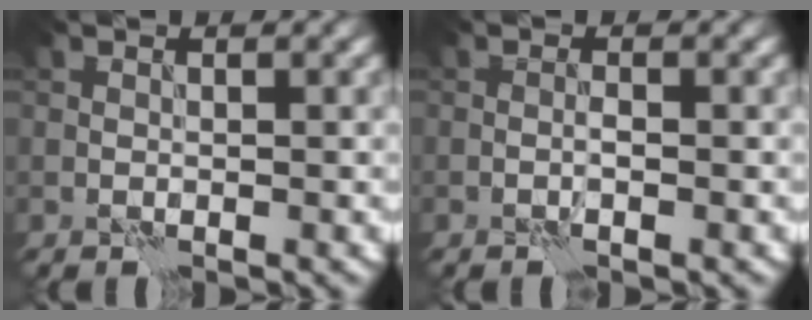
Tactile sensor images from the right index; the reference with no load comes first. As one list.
[{"total": 0.9, "force": [-0.4, 0.1, 0.8], "torque": [-0.014, 0.003, -0.008]}]